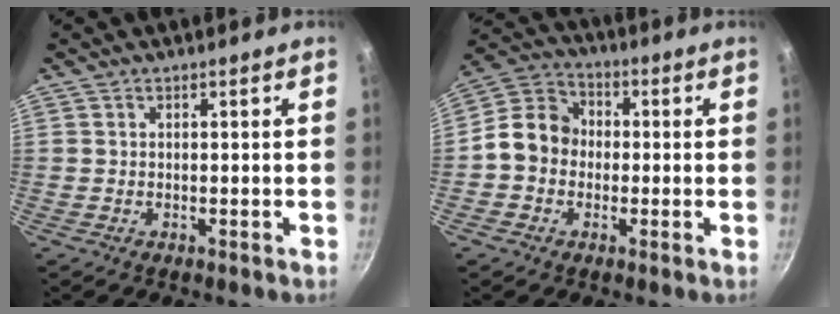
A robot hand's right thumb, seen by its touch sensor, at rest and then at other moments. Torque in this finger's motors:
{"motor_torque": [1.27, 1.56, 0.36, -0.60, 0.07]}